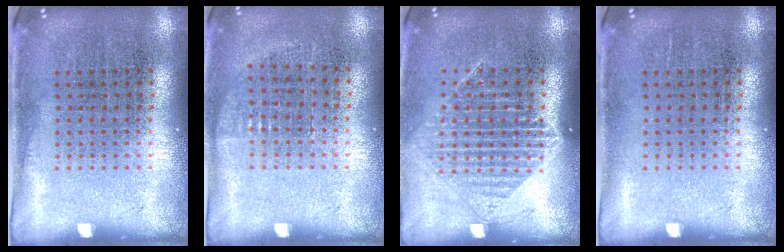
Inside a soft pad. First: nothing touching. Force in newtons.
{"total": 0.7, "press": 0.6, "slide": 0.3}
{"total": 1.4, "press": 1.3, "slide": 0.7}
{"total": 0.0}